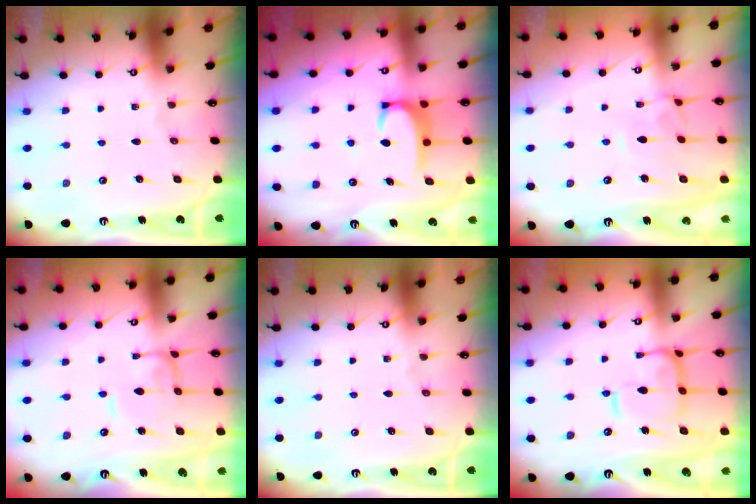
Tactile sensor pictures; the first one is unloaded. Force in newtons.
{"total": 3.5, "press": 3.5, "slide": 0.6}
{"total": 2.7, "press": 2.6, "slide": 0.7}
{"total": 1.4, "press": 1.3, "slide": 0.3}
{"total": 0.0}
{"total": 6.6, "press": 6.5, "slide": 0.8}